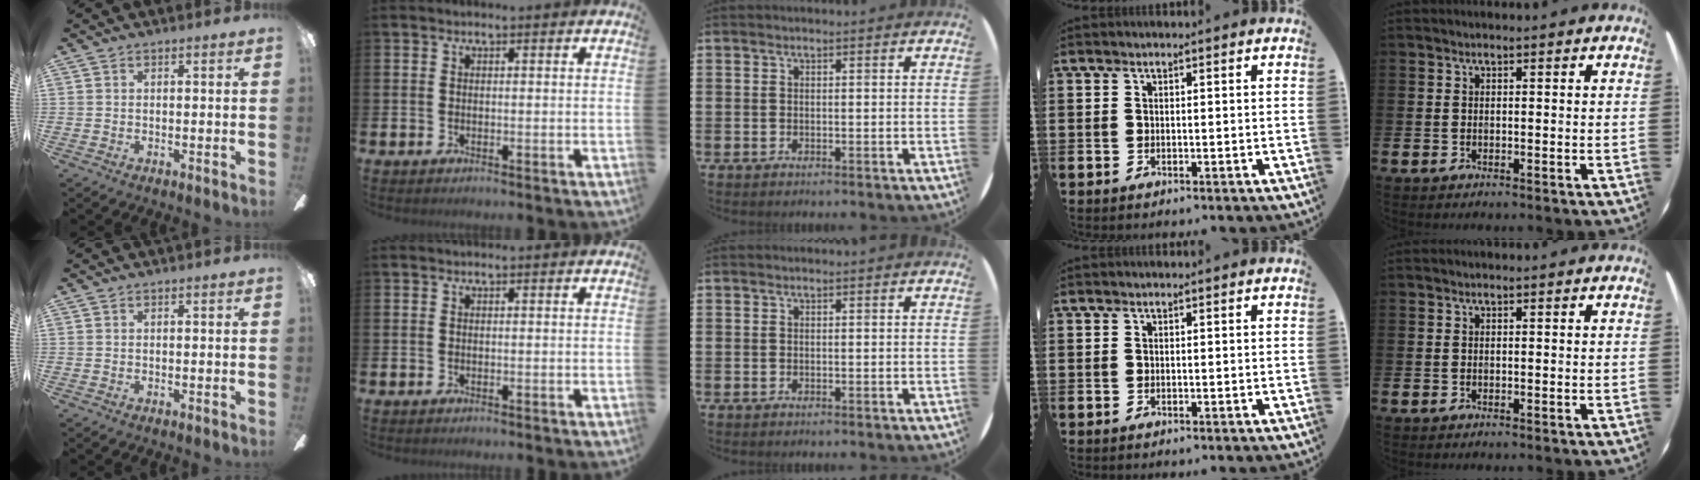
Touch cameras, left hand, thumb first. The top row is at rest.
{}